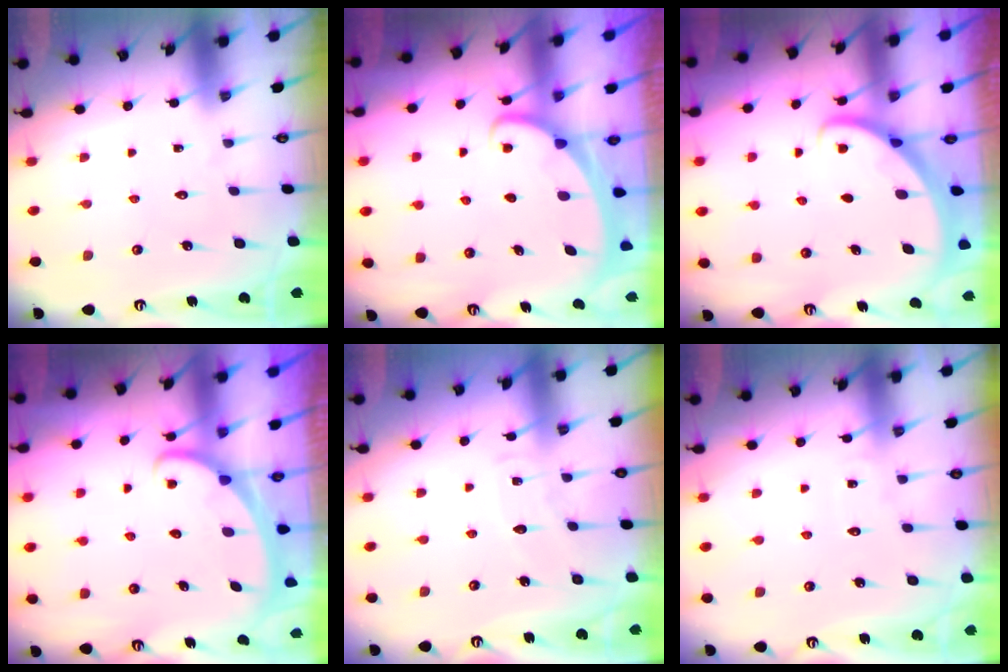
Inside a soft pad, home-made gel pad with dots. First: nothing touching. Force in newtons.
{"total": 1.8, "press": 1.8, "slide": 0.2}
{"total": 2.7, "press": 2.7, "slide": 0.3}
{"total": 2.0, "press": 2.0, "slide": 0.1}
{"total": 5.5, "press": 5.5, "slide": 0.6}
{"total": 3.2, "press": 3.2, "slide": 0.4}